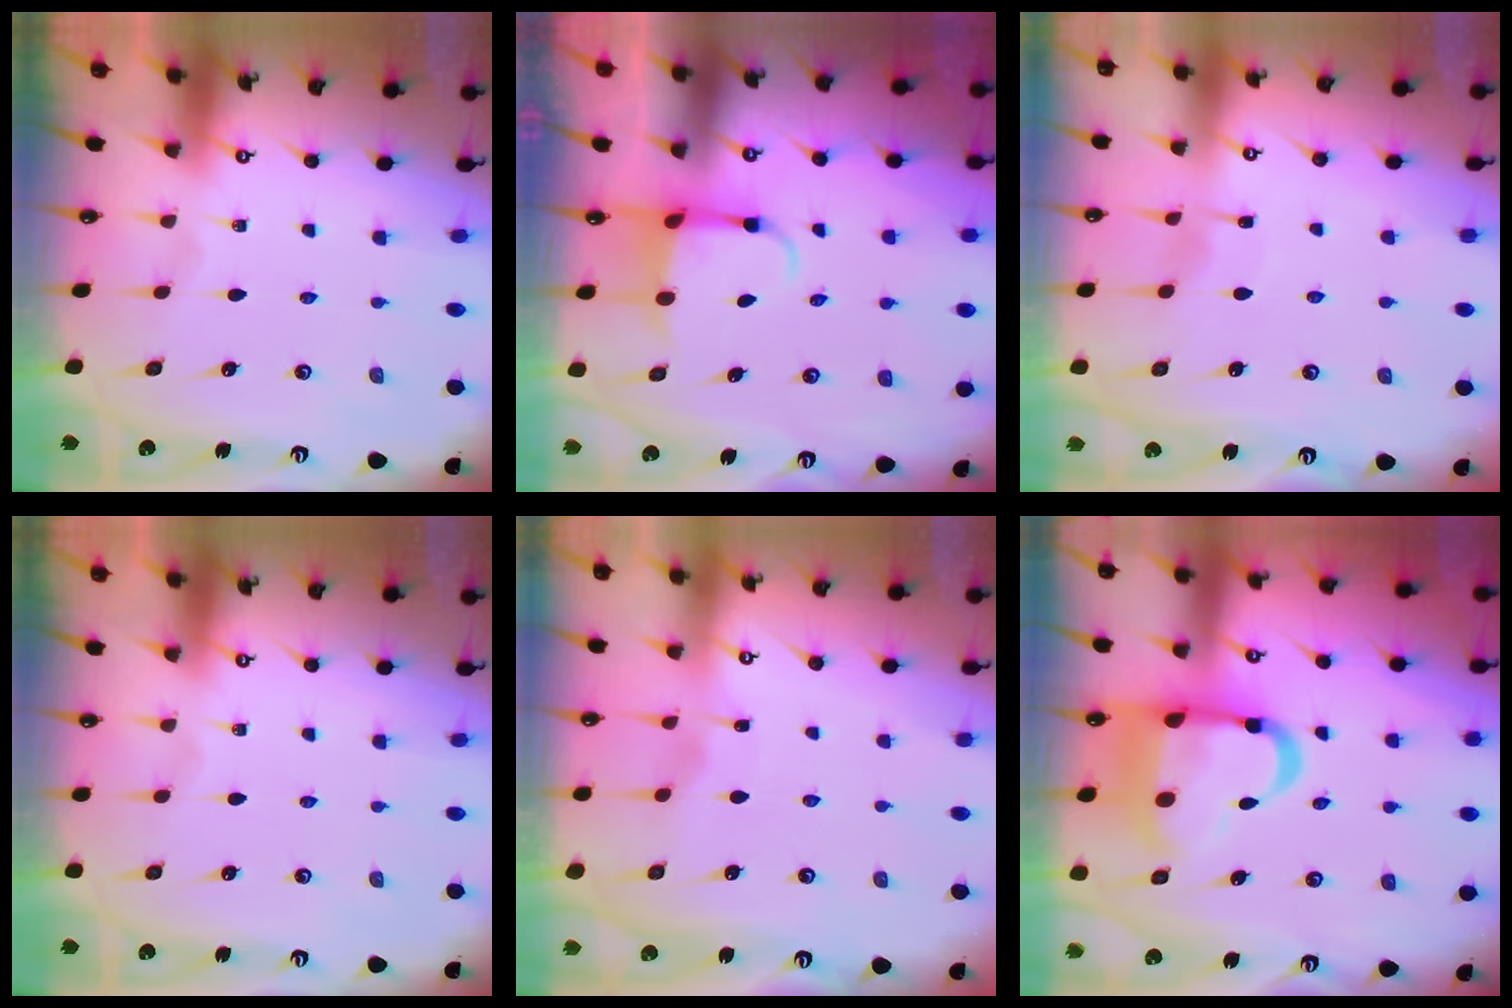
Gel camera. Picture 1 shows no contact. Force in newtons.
{"total": 3.8, "press": 3.6, "slide": 1.0}
{"total": 4.6, "press": 4.5, "slide": 0.6}
{"total": 0.0}
{"total": 2.9, "press": 2.8, "slide": 0.4}
{"total": 17.2, "press": 17.1, "slide": 1.9}